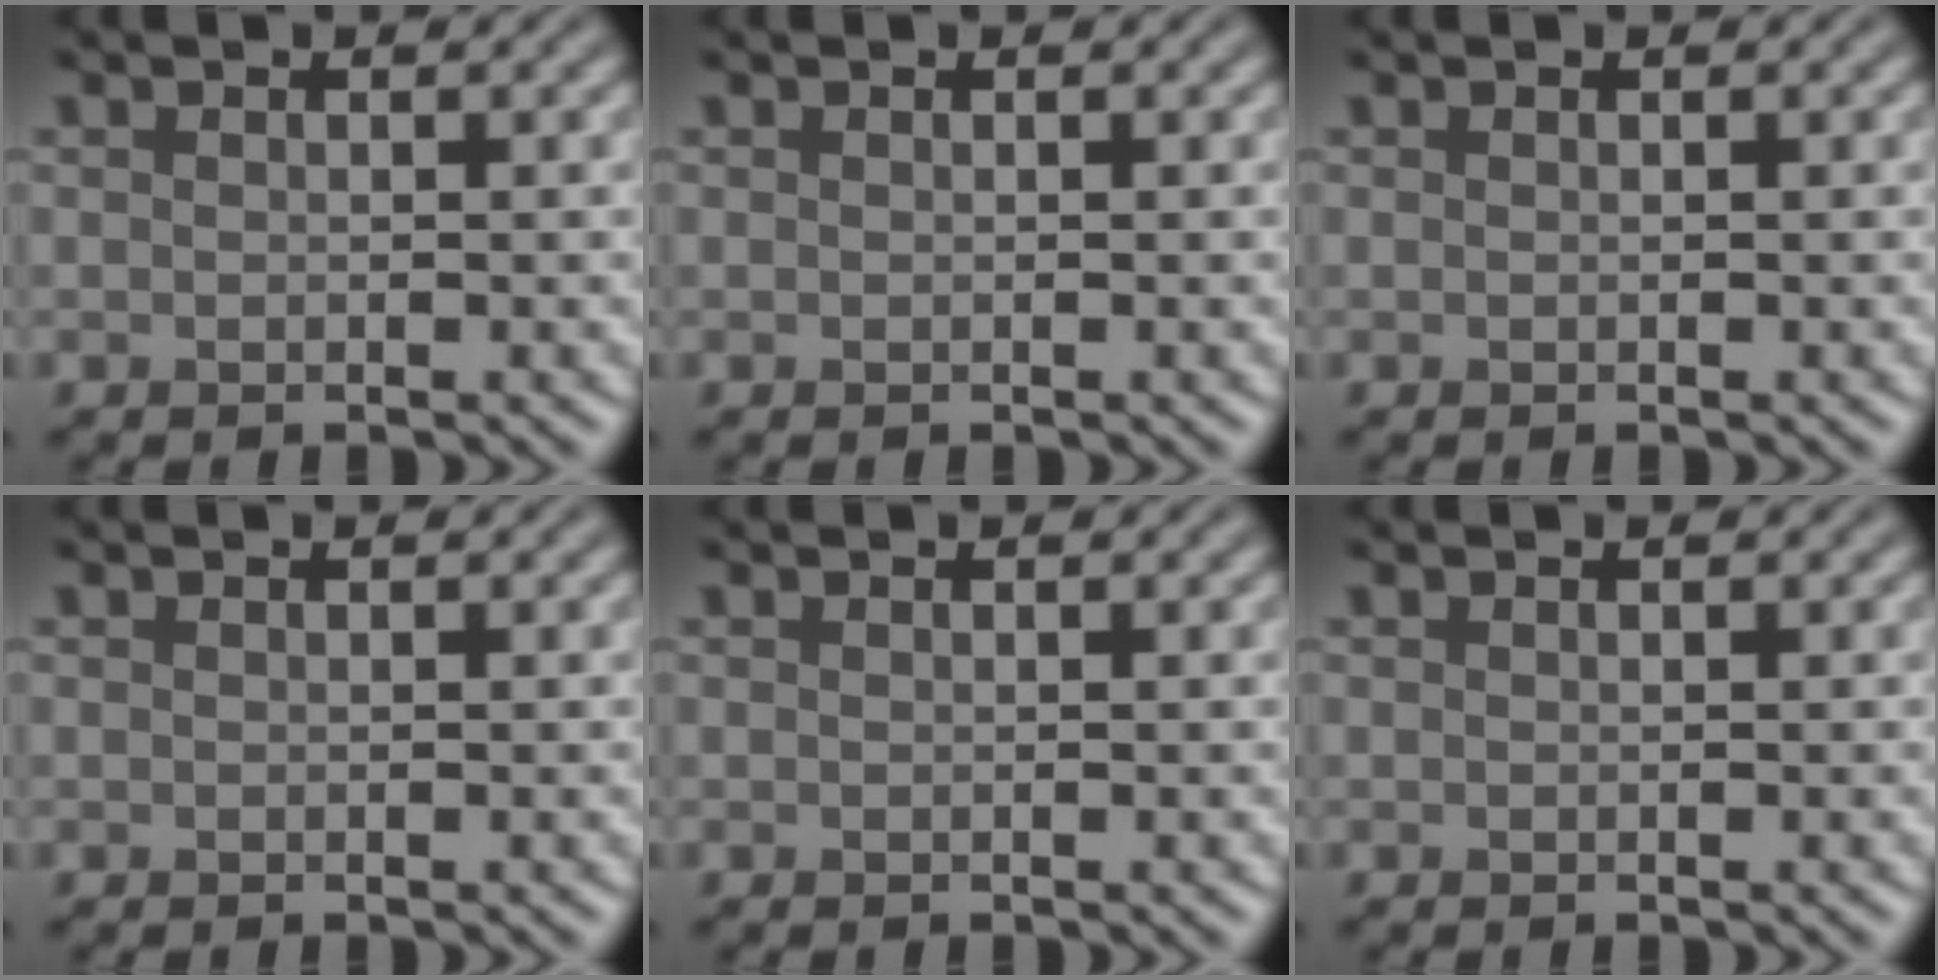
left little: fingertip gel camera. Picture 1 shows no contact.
{"total": 0.0}
{"total": 0.0}
{"total": 0.0}
{"total": 0.0}
{"total": 0.0}